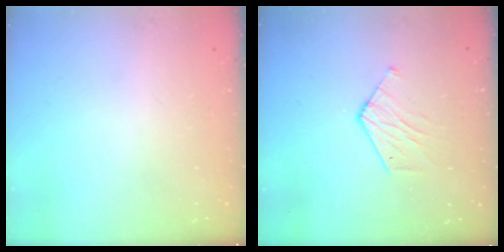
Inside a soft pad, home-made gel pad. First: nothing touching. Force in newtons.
{"total": 6.3, "press": 6.3, "slide": 0.5}